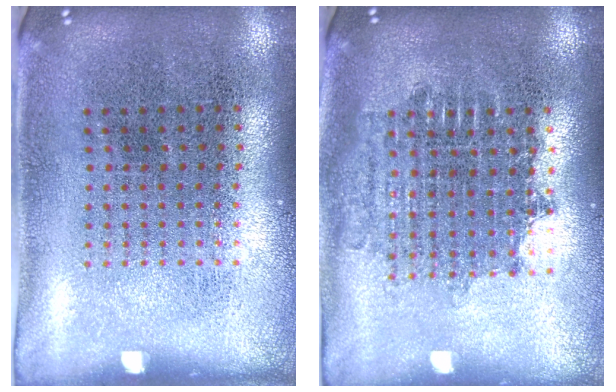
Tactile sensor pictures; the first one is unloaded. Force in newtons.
{"total": 1.8, "press": 1.5, "slide": 1.0}